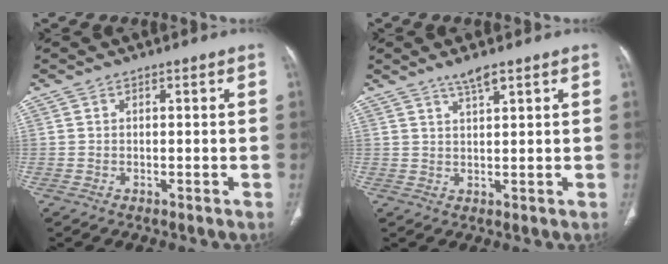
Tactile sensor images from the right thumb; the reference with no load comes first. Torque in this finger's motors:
{"motor_torque": [1.65, 1.61, 0.15, -0.19, 0.02]}